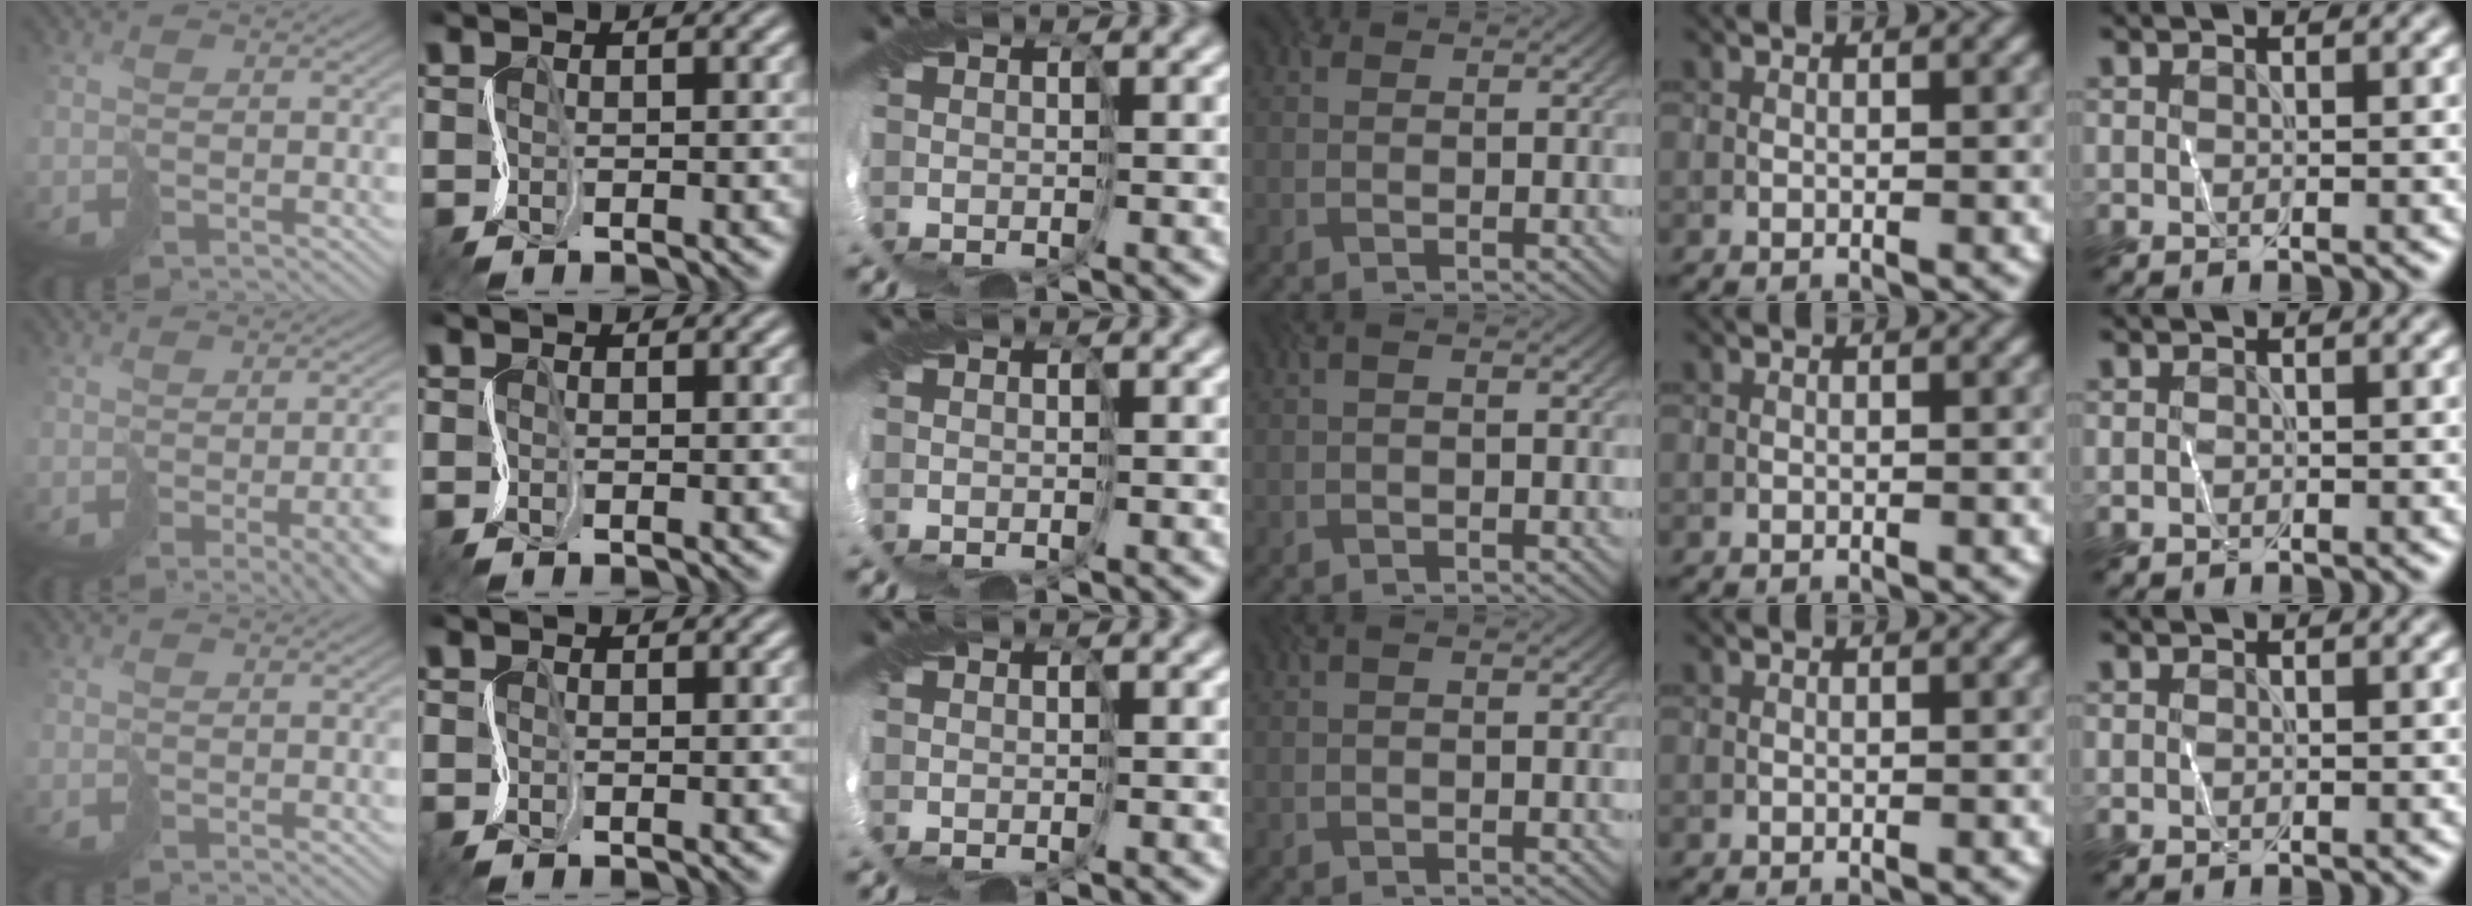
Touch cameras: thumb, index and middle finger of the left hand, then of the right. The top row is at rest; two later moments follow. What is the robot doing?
{"motion": "cut", "object": "receipt paper"}